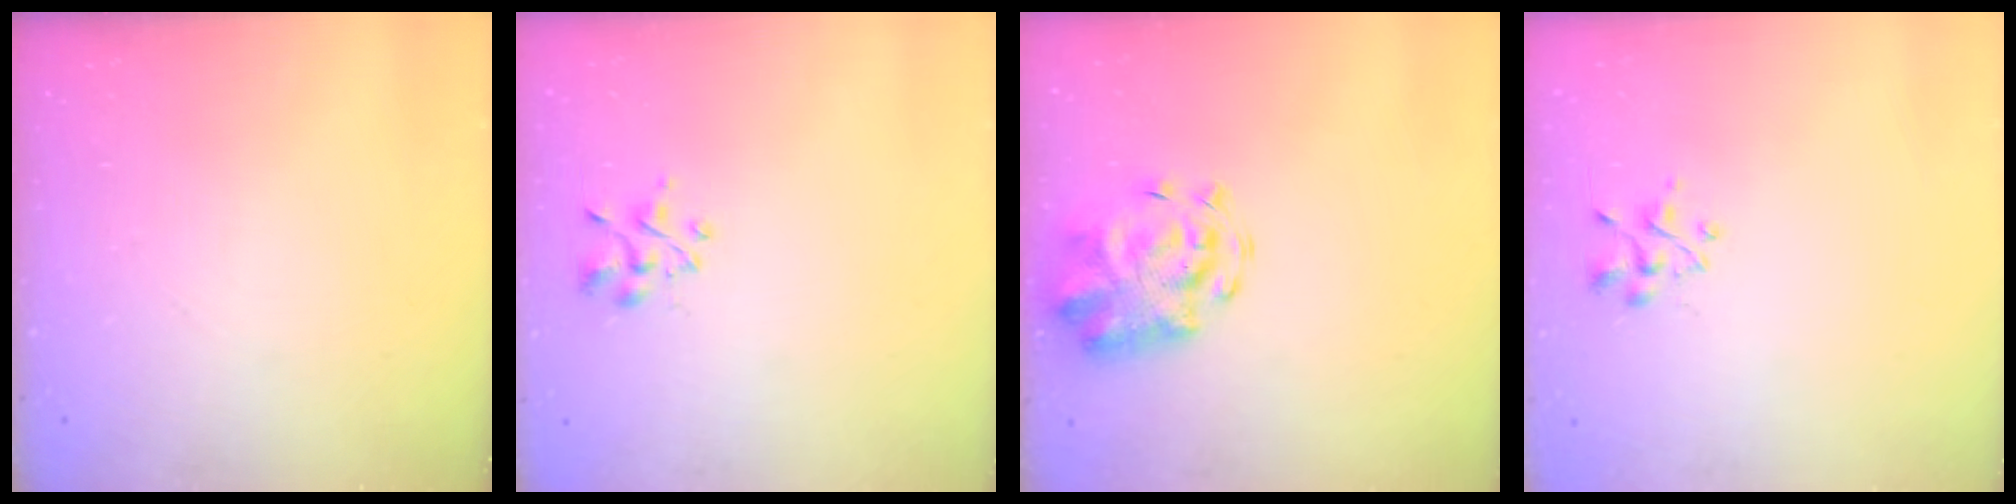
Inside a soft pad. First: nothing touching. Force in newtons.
{"total": 1.7, "press": 1.6, "slide": 0.7}
{"total": 4.6, "press": 4.5, "slide": 1.0}
{"total": 1.7, "press": 1.6, "slide": 0.7}